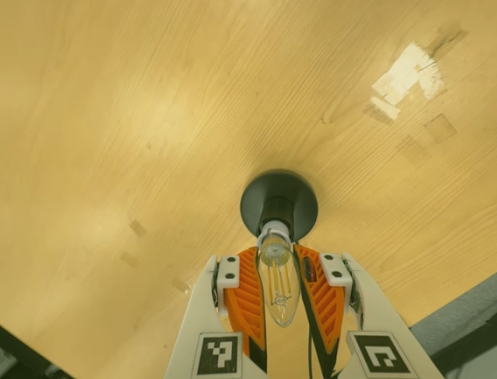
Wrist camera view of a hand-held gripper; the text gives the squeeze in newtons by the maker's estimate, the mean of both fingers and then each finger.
{"total": 18.2, "left": 18.1, "right": 18.3}